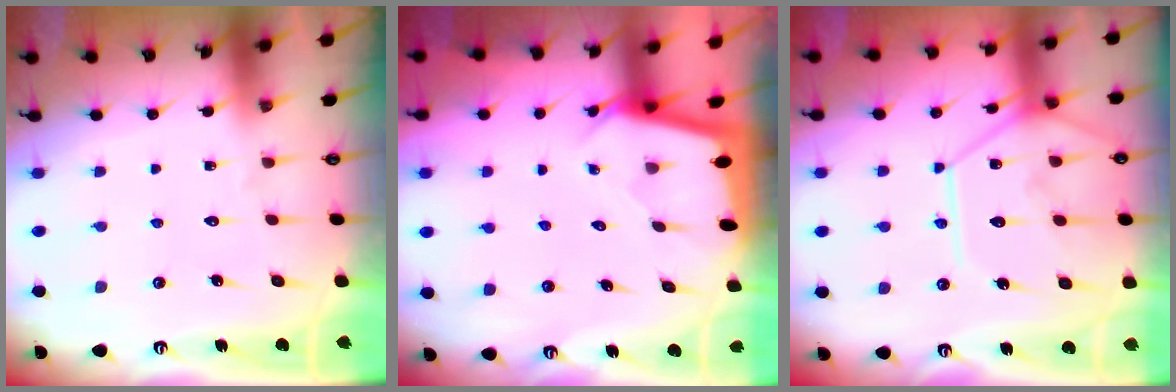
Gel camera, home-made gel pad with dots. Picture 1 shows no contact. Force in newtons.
{"total": 2.4, "press": 2.4, "slide": 0.1}
{"total": 13.4, "press": 13.3, "slide": 1.4}